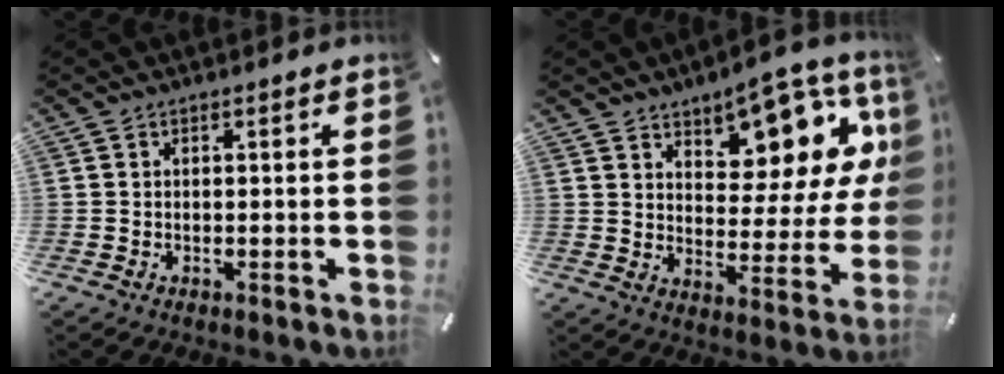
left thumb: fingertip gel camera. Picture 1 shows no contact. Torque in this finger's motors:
{"motor_torque": [2.38, 2.63, 0.98, 0.32, 0.22]}